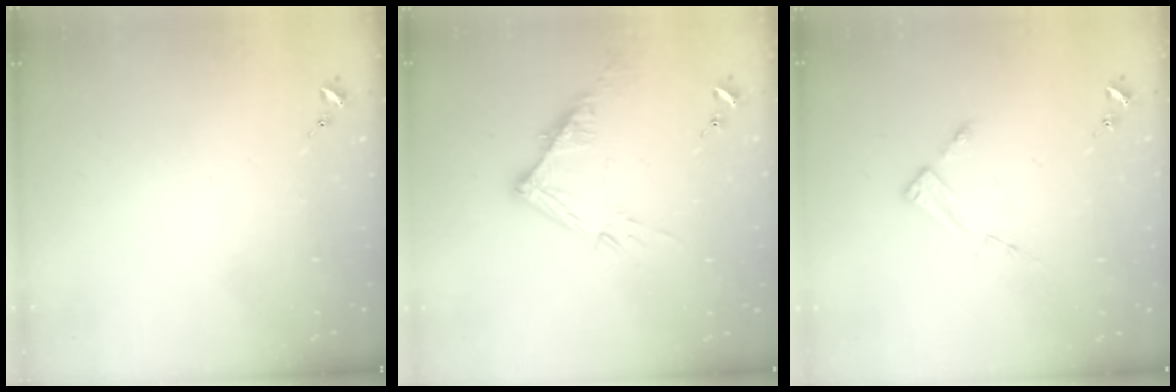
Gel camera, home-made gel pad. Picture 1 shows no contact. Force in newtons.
{"total": 12.1, "press": 12.1, "slide": 1.2}
{"total": 3.6, "press": 3.5, "slide": 0.4}